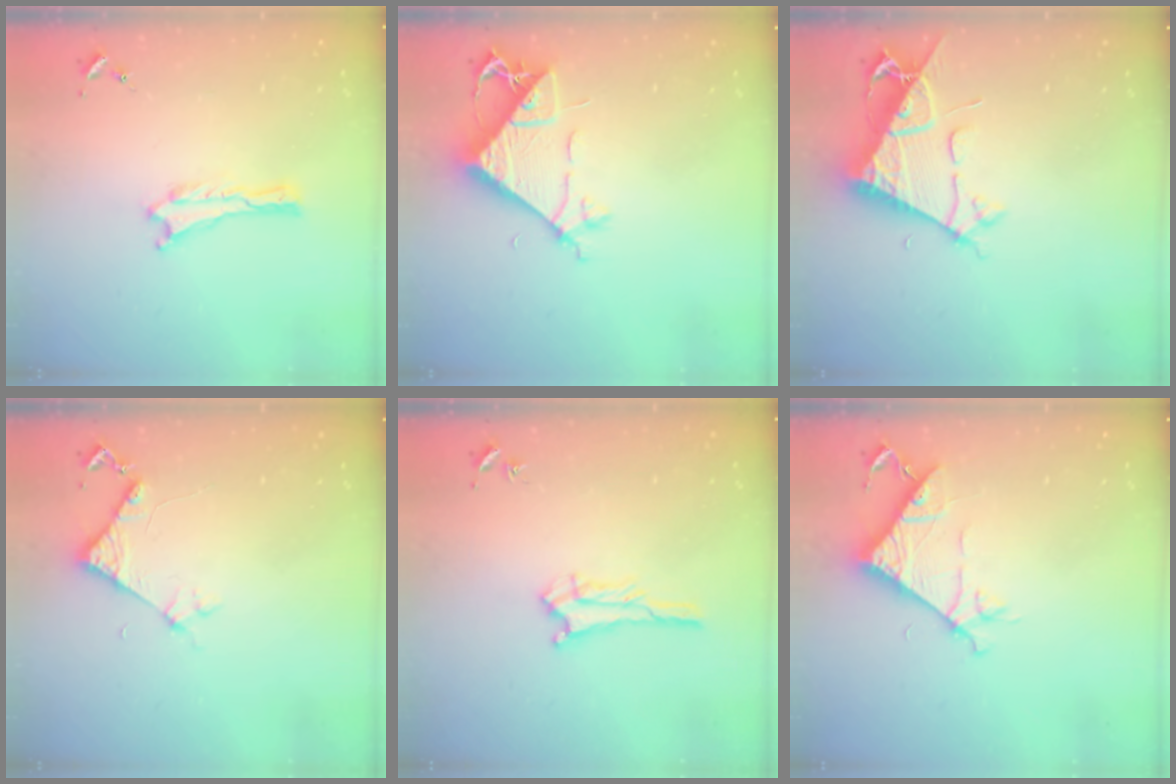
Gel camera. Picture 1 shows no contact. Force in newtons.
{"total": 8.5, "press": 8.5, "slide": 0.7}
{"total": 7.7, "press": 7.7, "slide": 0.8}
{"total": 3.1, "press": 3.1, "slide": 0.2}
{"total": 2.3, "press": 2.2, "slide": 0.2}
{"total": 7.5, "press": 7.5, "slide": 0.4}